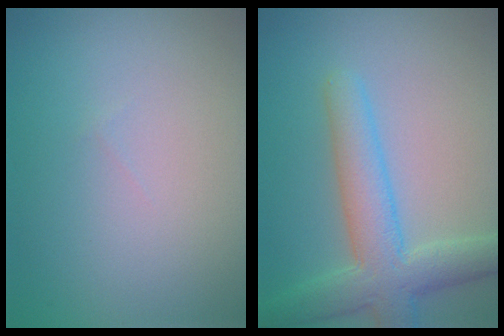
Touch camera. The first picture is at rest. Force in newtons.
{"total": 5.8, "press": 5.8, "slide": 0.5}